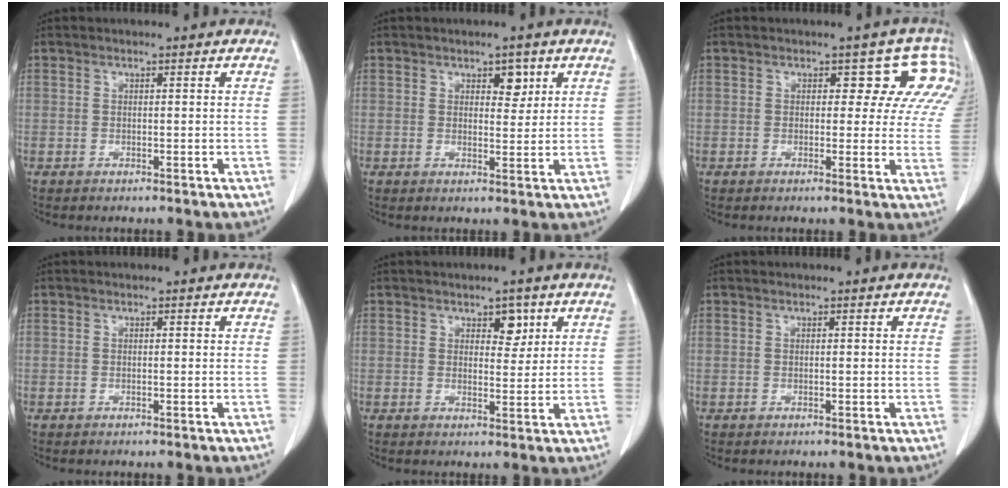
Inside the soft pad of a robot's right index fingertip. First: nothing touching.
{"total": 2.8, "force": [1.5, 1.5, 1.8], "torque": [-0.020, 0.000, 0.022]}
{"total": 7.4, "force": [4.6, 4.5, 3.6], "torque": [-0.018, 0.008, 0.022]}
{"total": 0.0}
{"total": 3.1, "force": [1.7, 1.7, 2.0], "torque": [-0.022, -0.001, 0.026]}
{"total": 0.0}